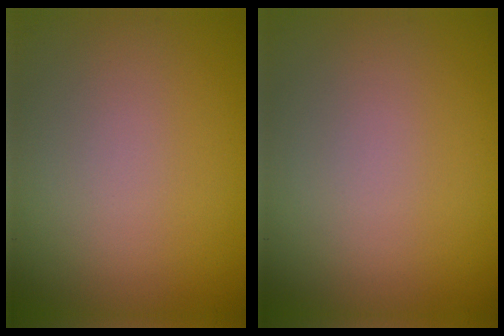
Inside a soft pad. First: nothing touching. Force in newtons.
{"total": 0.0}